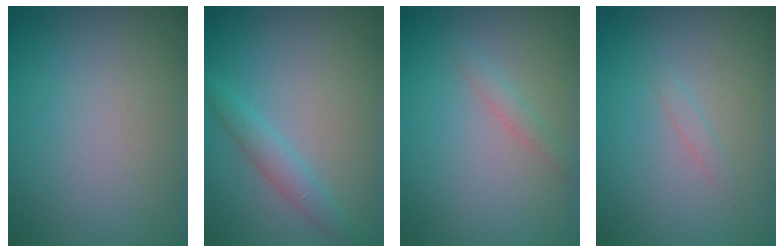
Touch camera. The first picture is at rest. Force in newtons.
{"total": 2.1, "press": 2.1, "slide": 0.1}
{"total": 1.1, "press": 1.1, "slide": 0.1}
{"total": 0.7, "press": 0.7, "slide": 0.0}